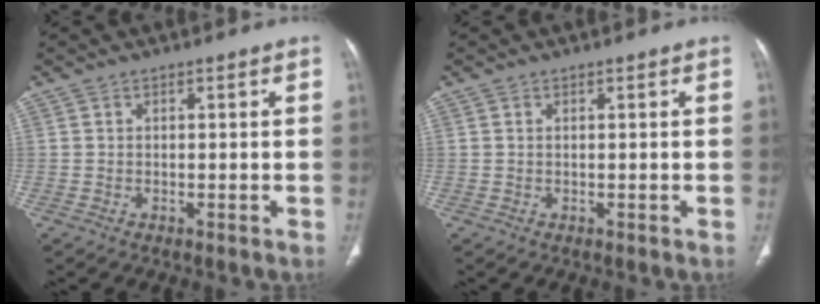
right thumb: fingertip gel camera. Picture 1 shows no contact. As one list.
[{"total": 0.0}]